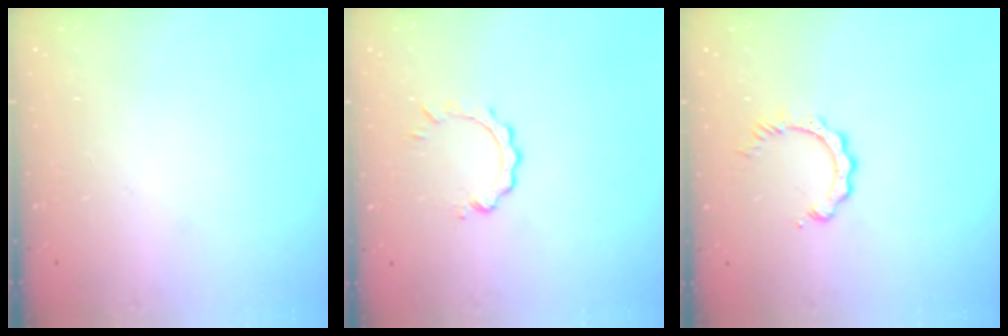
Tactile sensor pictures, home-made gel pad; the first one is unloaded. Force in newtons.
{"total": 3.4, "press": 3.4, "slide": 0.5}
{"total": 4.3, "press": 4.3, "slide": 0.2}